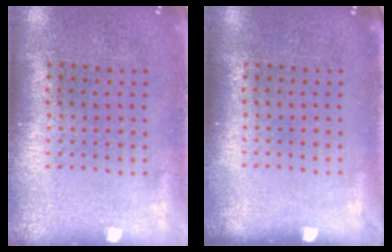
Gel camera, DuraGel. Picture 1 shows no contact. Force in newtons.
{"total": 0.0}